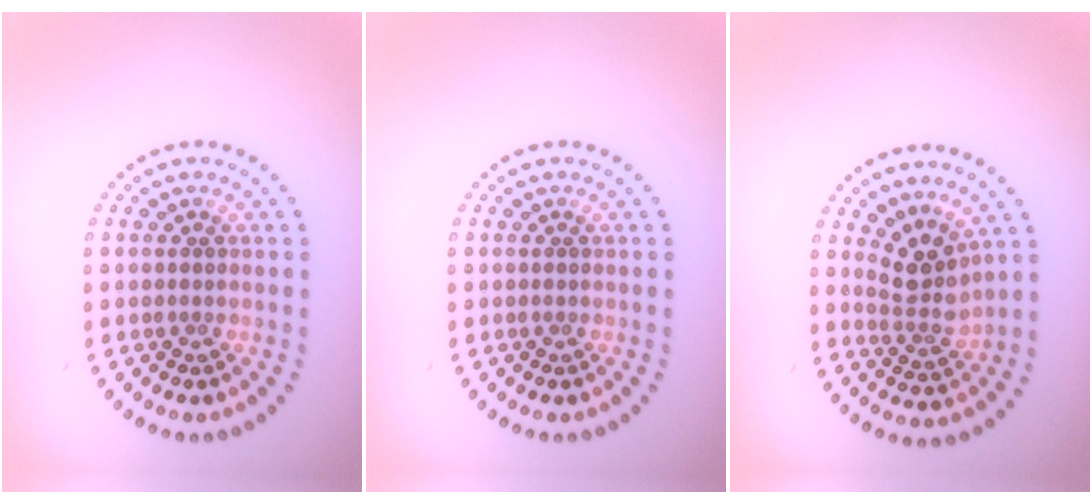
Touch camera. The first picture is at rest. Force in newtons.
{"total": 0.0}
{"total": 3.0, "press": 2.4, "slide": 1.8}